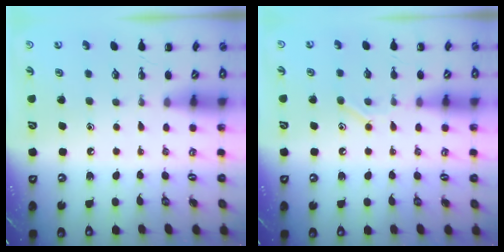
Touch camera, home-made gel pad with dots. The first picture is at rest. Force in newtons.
{"total": 8.4, "press": 8.3, "slide": 1.6}